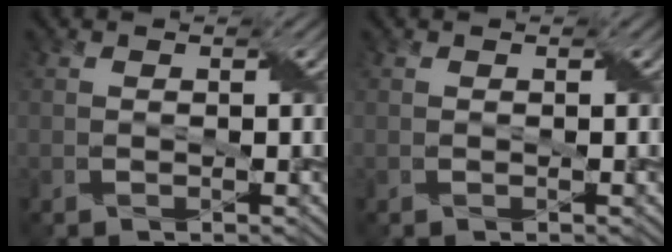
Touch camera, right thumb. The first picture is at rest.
{"total": 0.0}